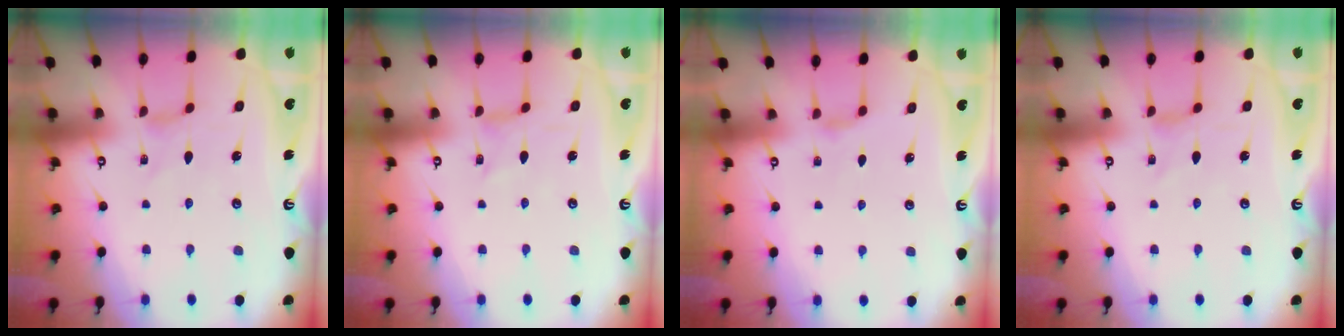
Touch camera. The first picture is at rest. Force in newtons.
{"total": 0.0}
{"total": 1.4, "press": 1.4, "slide": 0.3}
{"total": 0.0}